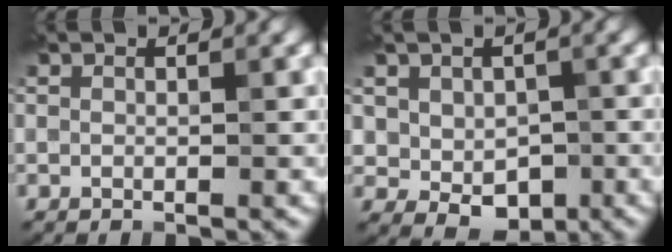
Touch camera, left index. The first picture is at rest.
{"total": 4.2, "force": [-0.2, 3.2, 2.6], "torque": [-0.049, -0.013, 0.002]}